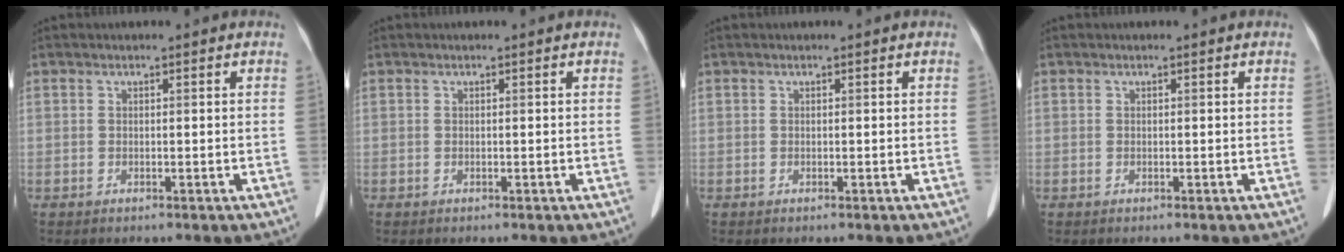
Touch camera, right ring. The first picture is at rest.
{"total": 0.0}
{"total": 0.0}
{"total": 0.0}